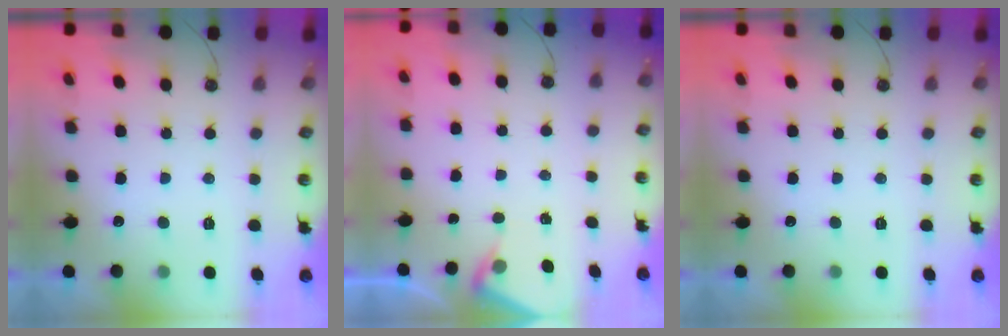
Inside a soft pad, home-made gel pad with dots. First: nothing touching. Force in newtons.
{"total": 3.3, "press": 3.3, "slide": 0.5}
{"total": 0.0}